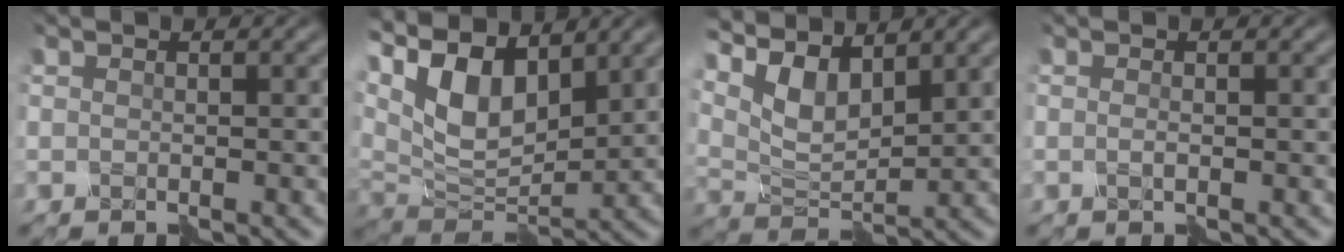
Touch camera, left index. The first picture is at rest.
{"total": 9.8, "force": [4.6, 4.7, 7.2], "torque": [-0.161, 0.019, 0.079]}
{"total": 5.3, "force": [3.2, 2.2, 3.7], "torque": [-0.079, 0.002, 0.058]}
{"total": 0.8, "force": [-0.4, 0.1, 0.7], "torque": [-0.015, 0.000, -0.007]}